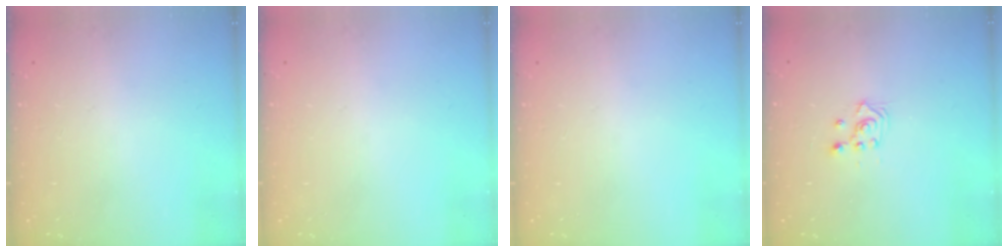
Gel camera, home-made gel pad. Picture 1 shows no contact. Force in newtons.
{"total": 0.0}
{"total": 0.0}
{"total": 2.4, "press": 2.2, "slide": 0.8}